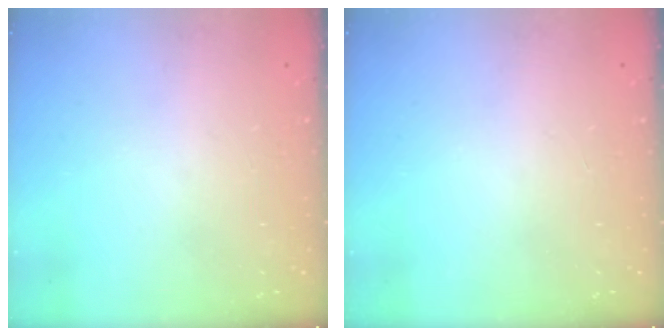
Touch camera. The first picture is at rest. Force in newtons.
{"total": 0.0}